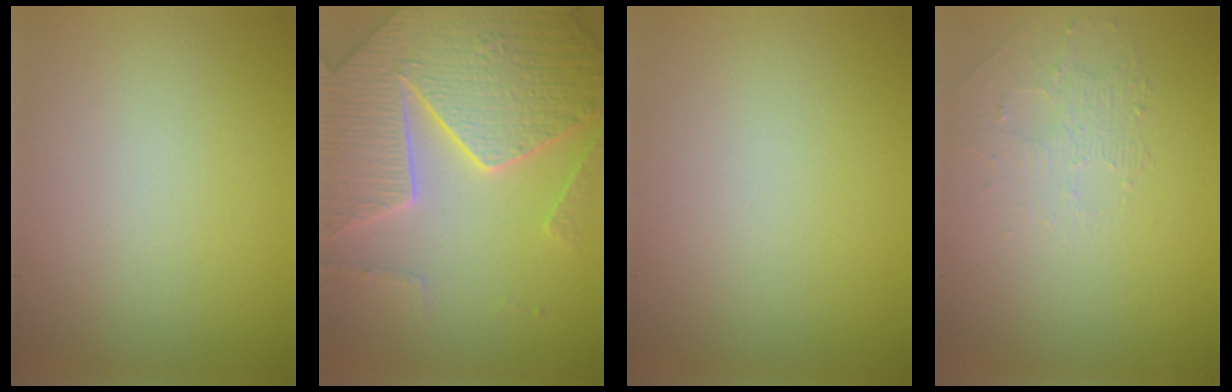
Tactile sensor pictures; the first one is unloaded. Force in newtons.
{"total": 7.4, "press": 7.2, "slide": 1.9}
{"total": 0.0}
{"total": 1.4, "press": 0.7, "slide": 1.2}